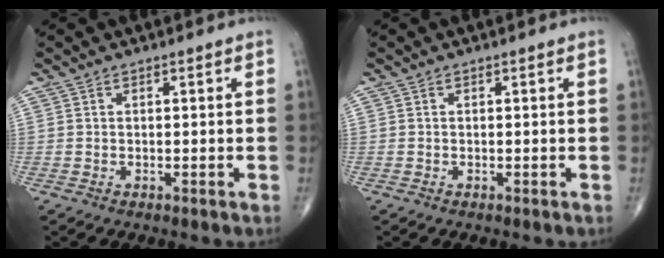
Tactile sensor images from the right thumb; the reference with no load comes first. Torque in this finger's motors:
{"motor_torque": [-0.17, -0.02, -0.12, -0.06, 0.02]}